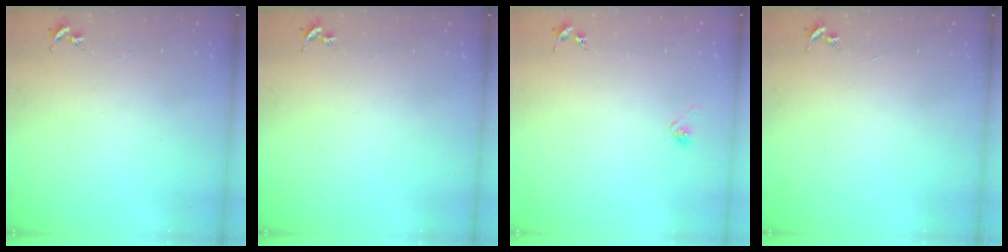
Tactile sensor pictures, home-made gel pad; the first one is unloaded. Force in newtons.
{"total": 0.0}
{"total": 2.8, "press": 2.6, "slide": 1.1}
{"total": 0.0}